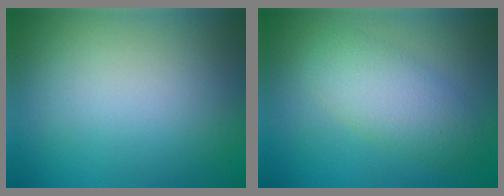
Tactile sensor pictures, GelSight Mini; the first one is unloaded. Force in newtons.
{"total": 4.4, "press": 4.4, "slide": 0.1}